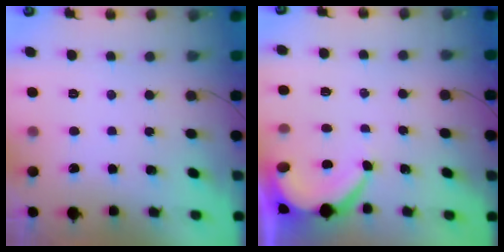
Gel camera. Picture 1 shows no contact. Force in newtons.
{"total": 5.0, "press": 5.0, "slide": 0.4}